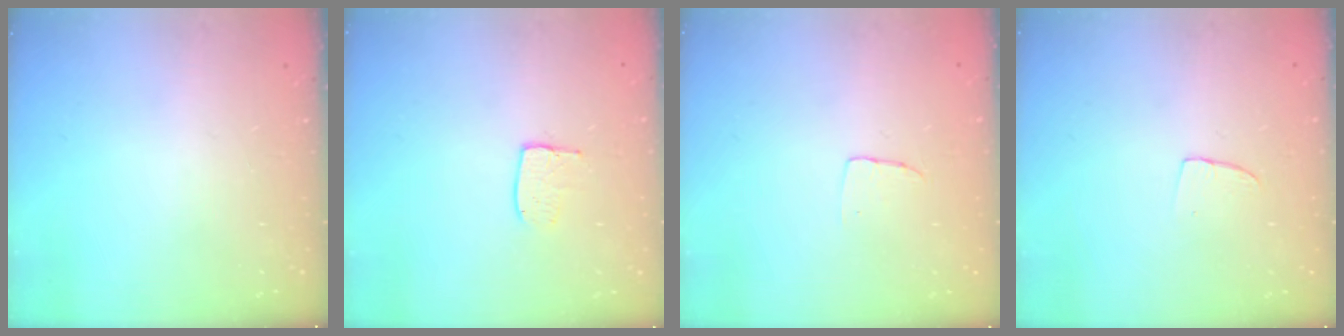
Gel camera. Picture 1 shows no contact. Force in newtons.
{"total": 6.3, "press": 6.3, "slide": 0.4}
{"total": 2.9, "press": 2.9, "slide": 0.1}
{"total": 2.9, "press": 2.9, "slide": 0.2}